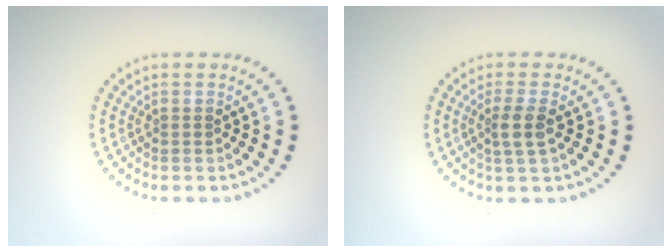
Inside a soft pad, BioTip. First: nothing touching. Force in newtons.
{"total": 2.1, "press": 1.8, "slide": 1.2}